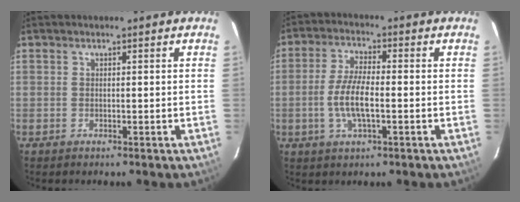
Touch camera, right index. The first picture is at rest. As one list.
[{"total": 7.6, "force": [-1.7, 2.4, 7.0], "torque": [-0.144, -0.001, -0.035]}]